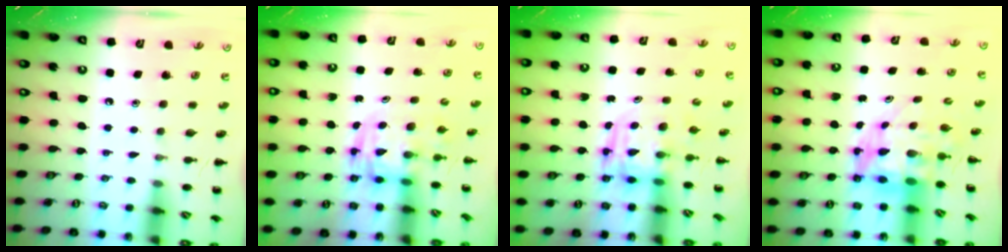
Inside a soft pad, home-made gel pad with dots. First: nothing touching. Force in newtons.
{"total": 2.9, "press": 2.9, "slide": 0.5}
{"total": 3.8, "press": 3.7, "slide": 0.7}
{"total": 6.2, "press": 5.9, "slide": 1.8}